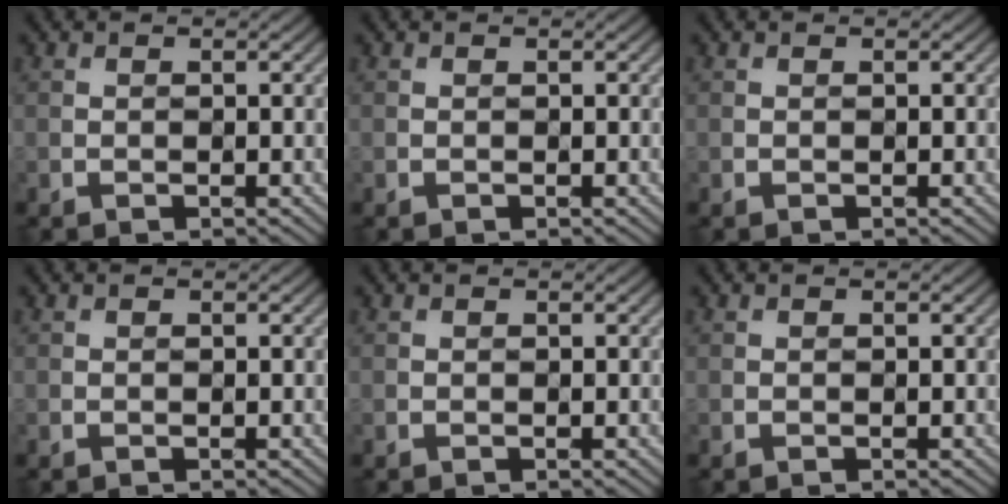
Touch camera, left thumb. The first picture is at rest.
{"total": 0.0}
{"total": 0.0}
{"total": 0.0}
{"total": 0.0}
{"total": 0.0}